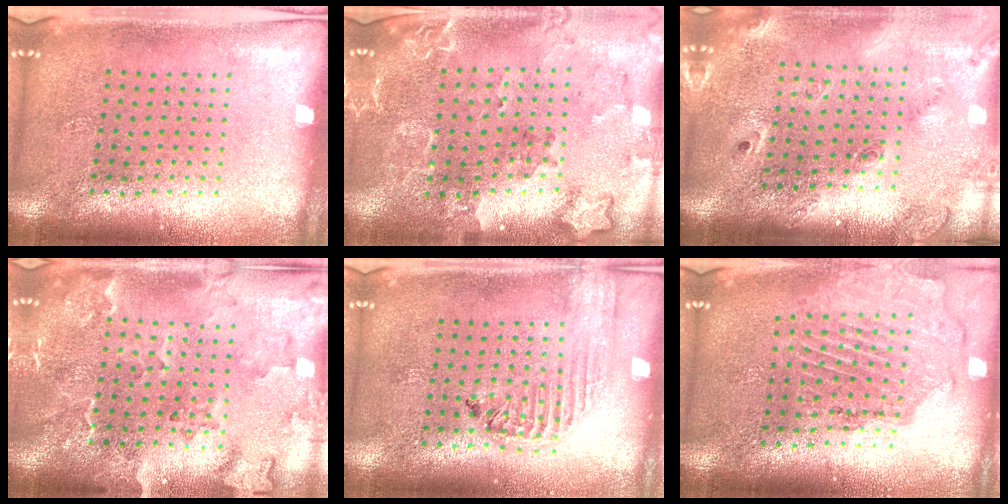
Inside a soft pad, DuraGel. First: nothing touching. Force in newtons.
{"total": 2.0, "press": 1.9, "slide": 0.7}
{"total": 2.4, "press": 1.7, "slide": 1.7}
{"total": 2.4, "press": 2.2, "slide": 0.9}
{"total": 1.7, "press": 1.6, "slide": 0.6}
{"total": 1.6, "press": 1.5, "slide": 0.3}